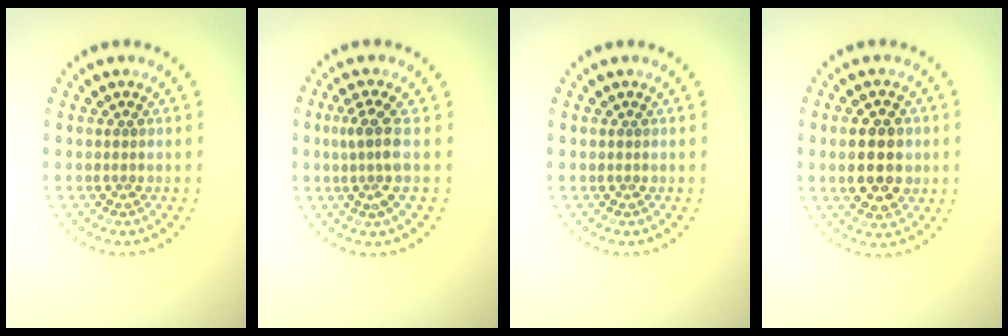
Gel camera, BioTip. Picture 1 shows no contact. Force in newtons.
{"total": 2.7, "press": 2.0, "slide": 1.8}
{"total": 0.0}
{"total": 5.2, "press": 5.2, "slide": 0.2}